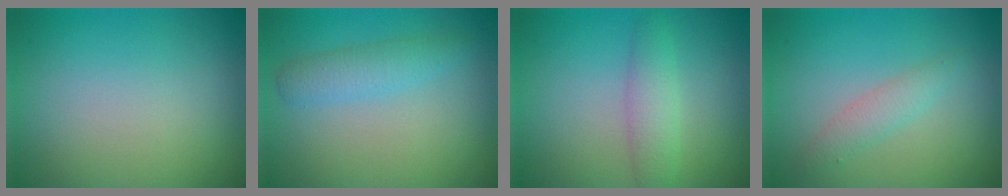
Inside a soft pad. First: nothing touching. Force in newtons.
{"total": 2.4, "press": 2.4, "slide": 0.1}
{"total": 2.4, "press": 2.4, "slide": 0.1}
{"total": 1.7, "press": 1.7, "slide": 0.1}